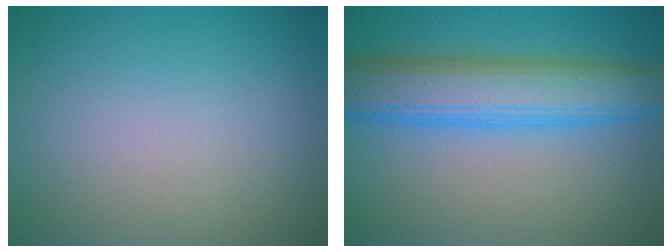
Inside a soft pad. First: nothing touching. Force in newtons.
{"total": 7.5, "press": 7.5, "slide": 0.1}